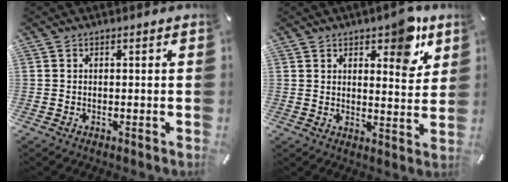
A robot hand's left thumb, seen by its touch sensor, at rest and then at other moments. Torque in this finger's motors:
{"motor_torque": [1.13, 0.26, 0.33, 0.09, 0.08]}